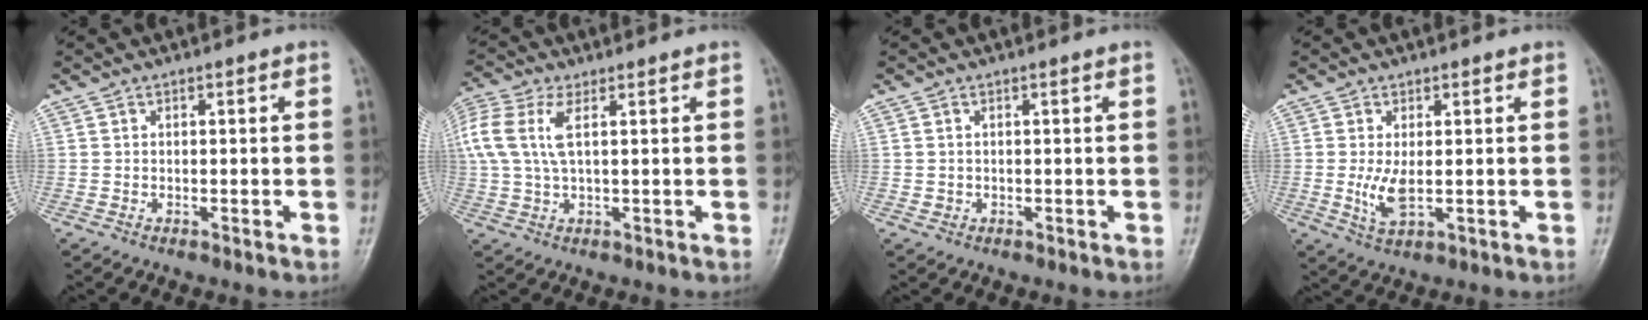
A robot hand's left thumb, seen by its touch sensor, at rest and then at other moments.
{"total": 9.6, "force": [2.8, 4.1, 8.3], "torque": [-0.221, 0.020, 0.060]}
{"total": 0.6, "force": [-0.1, 0.5, 0.2], "torque": [-0.002, -0.001, 0.001]}
{"total": 4.2, "force": [0.0, 1.8, 3.8], "torque": [-0.079, -0.013, 0.006]}